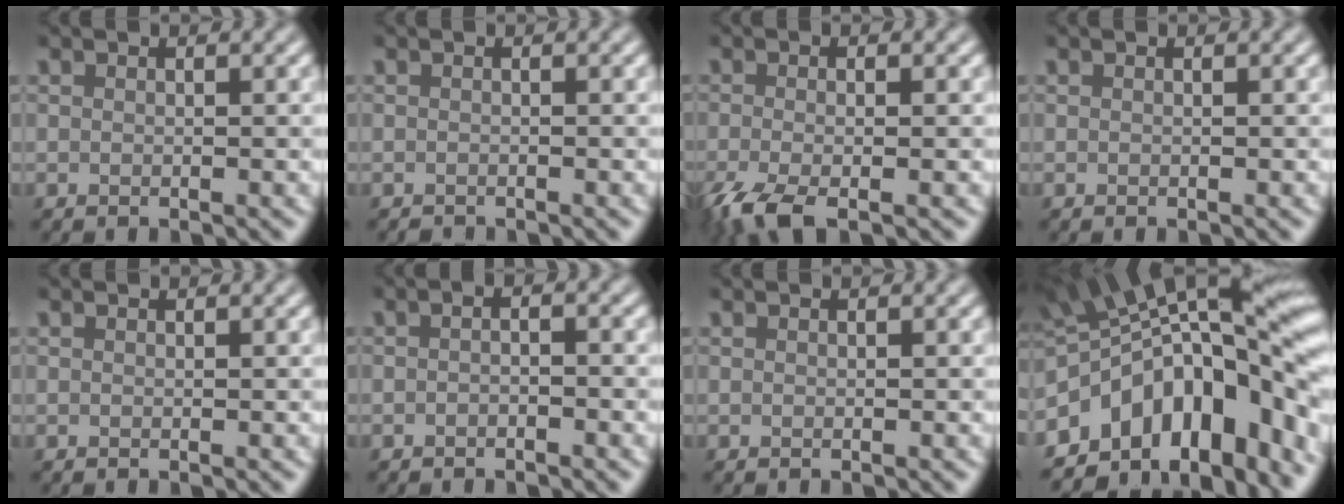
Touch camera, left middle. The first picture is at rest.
{"total": 0.6, "force": [-0.6, 0.0, -0.1], "torque": [0.001, -0.004, -0.011]}
{"total": 4.4, "force": [-2.4, 1.1, 3.5], "torque": [-0.076, -0.009, -0.053]}
{"total": 0.0}
{"total": 0.0}
{"total": 1.1, "force": [-0.8, 0.2, 0.7], "torque": [-0.017, -0.001, -0.017]}
{"total": 0.0}
{"total": 14.9, "force": [-4.6, 8.0, 11.7], "torque": [-0.159, 0.019, -0.082]}